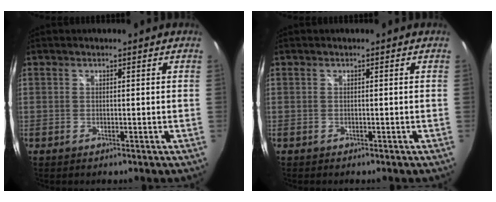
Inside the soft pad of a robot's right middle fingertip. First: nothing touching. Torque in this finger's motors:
{"motor_torque": [-0.64, -0.18, 0.12, -0.01]}